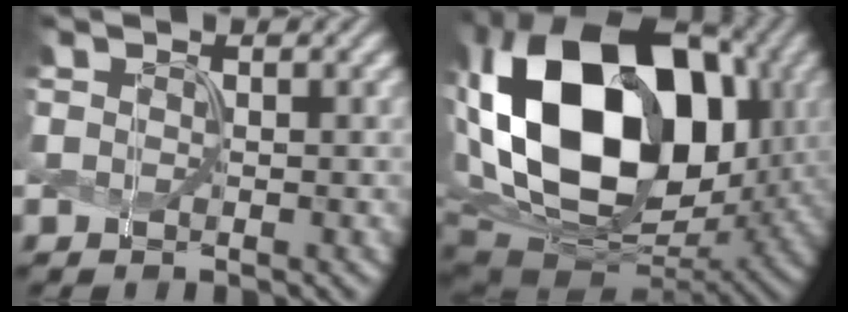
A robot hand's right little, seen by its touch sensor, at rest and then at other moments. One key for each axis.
{"total": 20.0, "fx": 2.6, "fy": 13.9, "fz": 14.1, "tx": -0.296, "ty": 0.020, "tz": 0.048}